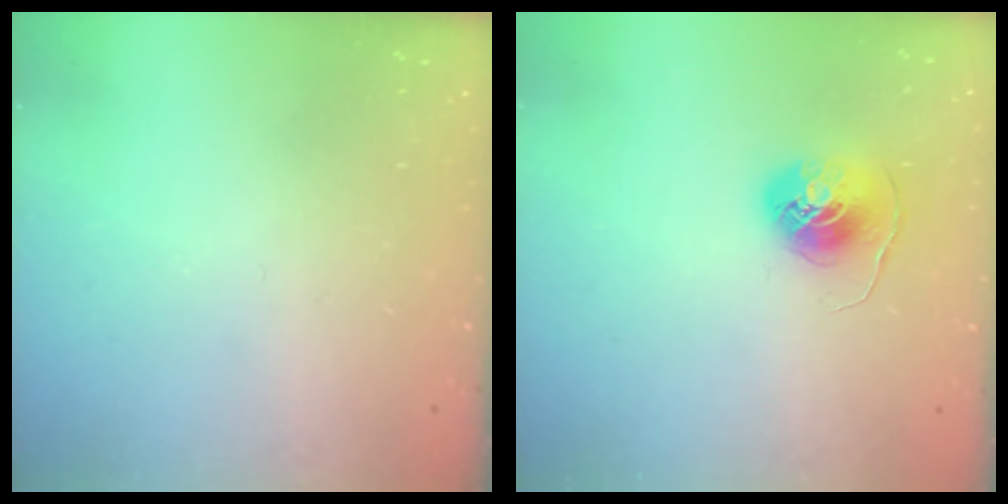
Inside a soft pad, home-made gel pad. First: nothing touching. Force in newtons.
{"total": 7.5, "press": 7.5, "slide": 0.1}